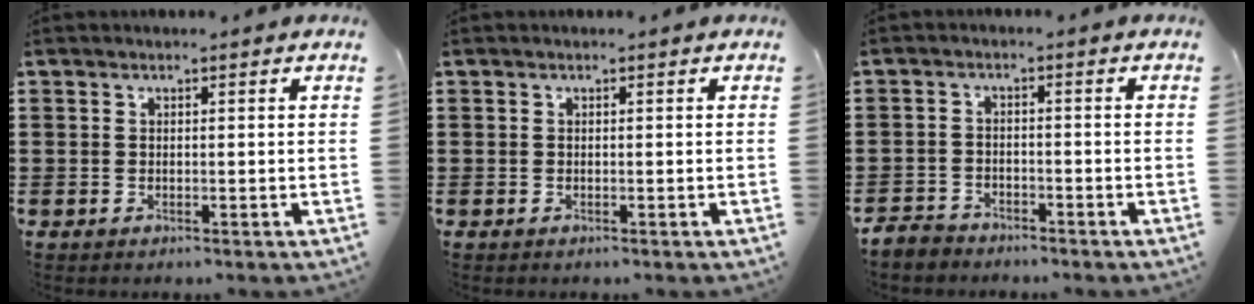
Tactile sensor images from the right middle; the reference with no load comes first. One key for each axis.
{"total": 0.0}
{"total": 2.7, "fx": -2.6, "fy": 0.7, "fz": 0.1, "tx": -0.015, "ty": -0.002, "tz": -0.058}